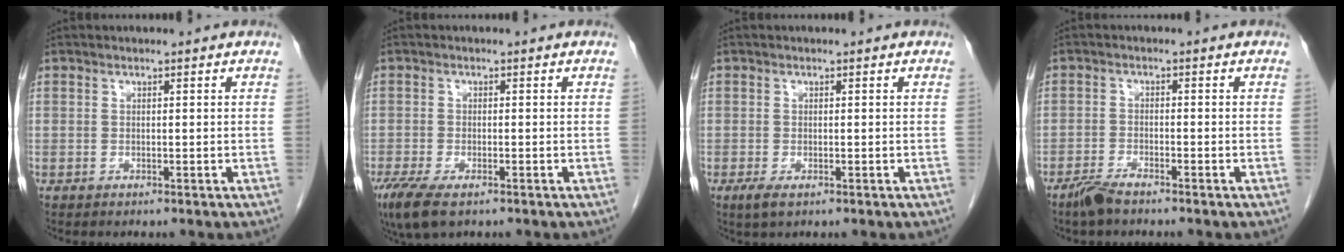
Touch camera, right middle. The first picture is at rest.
{"total": 6.5, "force": [-4.3, 2.2, 4.4], "torque": [-0.085, -0.017, -0.072]}
{"total": 1.9, "force": [-1.0, 0.7, 1.5], "torque": [-0.032, -0.004, -0.016]}
{"total": 3.2, "force": [-2.7, 0.5, 1.7], "torque": [-0.041, -0.005, -0.052]}